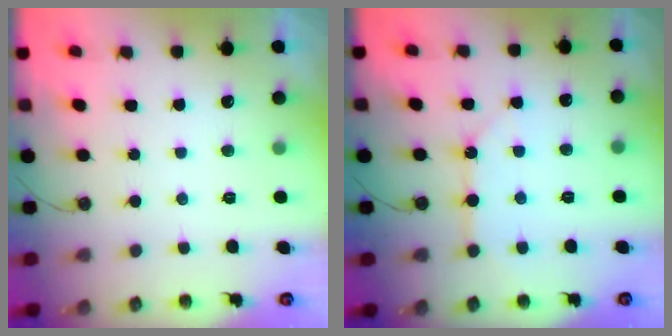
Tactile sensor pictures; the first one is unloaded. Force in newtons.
{"total": 9.0, "press": 9.0, "slide": 0.9}